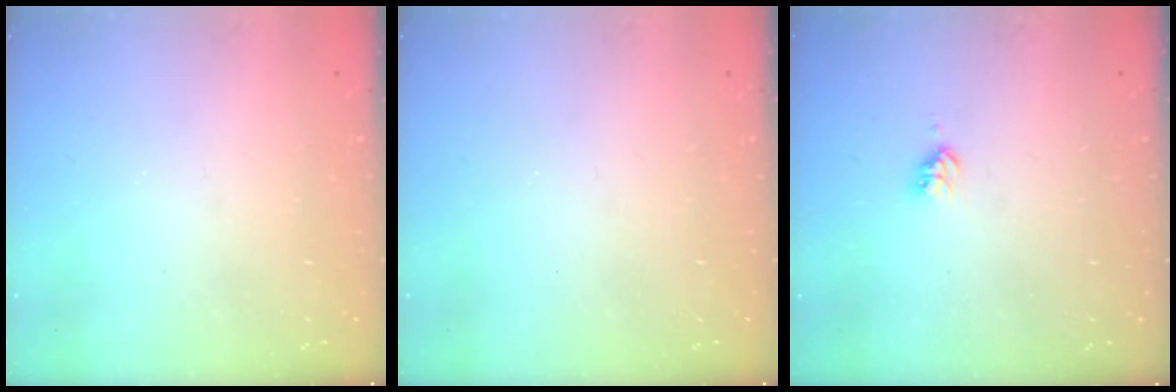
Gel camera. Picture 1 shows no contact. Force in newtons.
{"total": 0.0}
{"total": 2.8, "press": 2.8, "slide": 0.3}